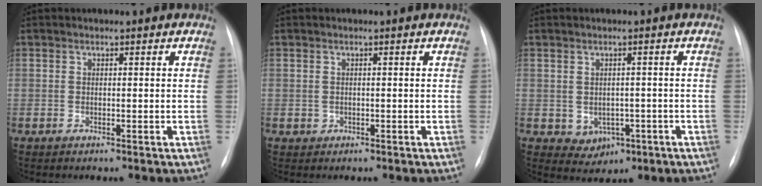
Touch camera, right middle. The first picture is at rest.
{"total": 0.7, "force": [-0.1, 0.7, 0.1], "torque": [0.000, 0.003, -0.001]}
{"total": 4.2, "force": [-1.3, 3.4, 2.1], "torque": [-0.026, 0.007, -0.001]}